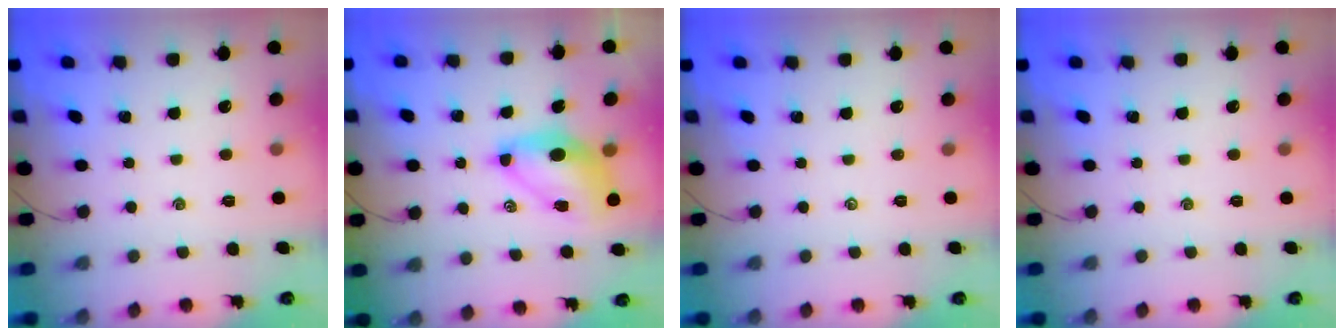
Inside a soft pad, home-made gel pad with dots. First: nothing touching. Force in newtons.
{"total": 8.0, "press": 7.8, "slide": 2.0}
{"total": 0.0}
{"total": 0.0}